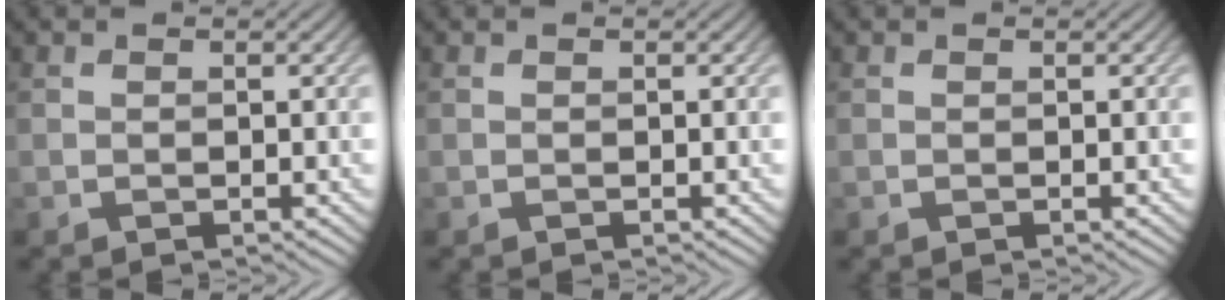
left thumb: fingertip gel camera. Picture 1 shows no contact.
{"total": 0.0}
{"total": 0.0}